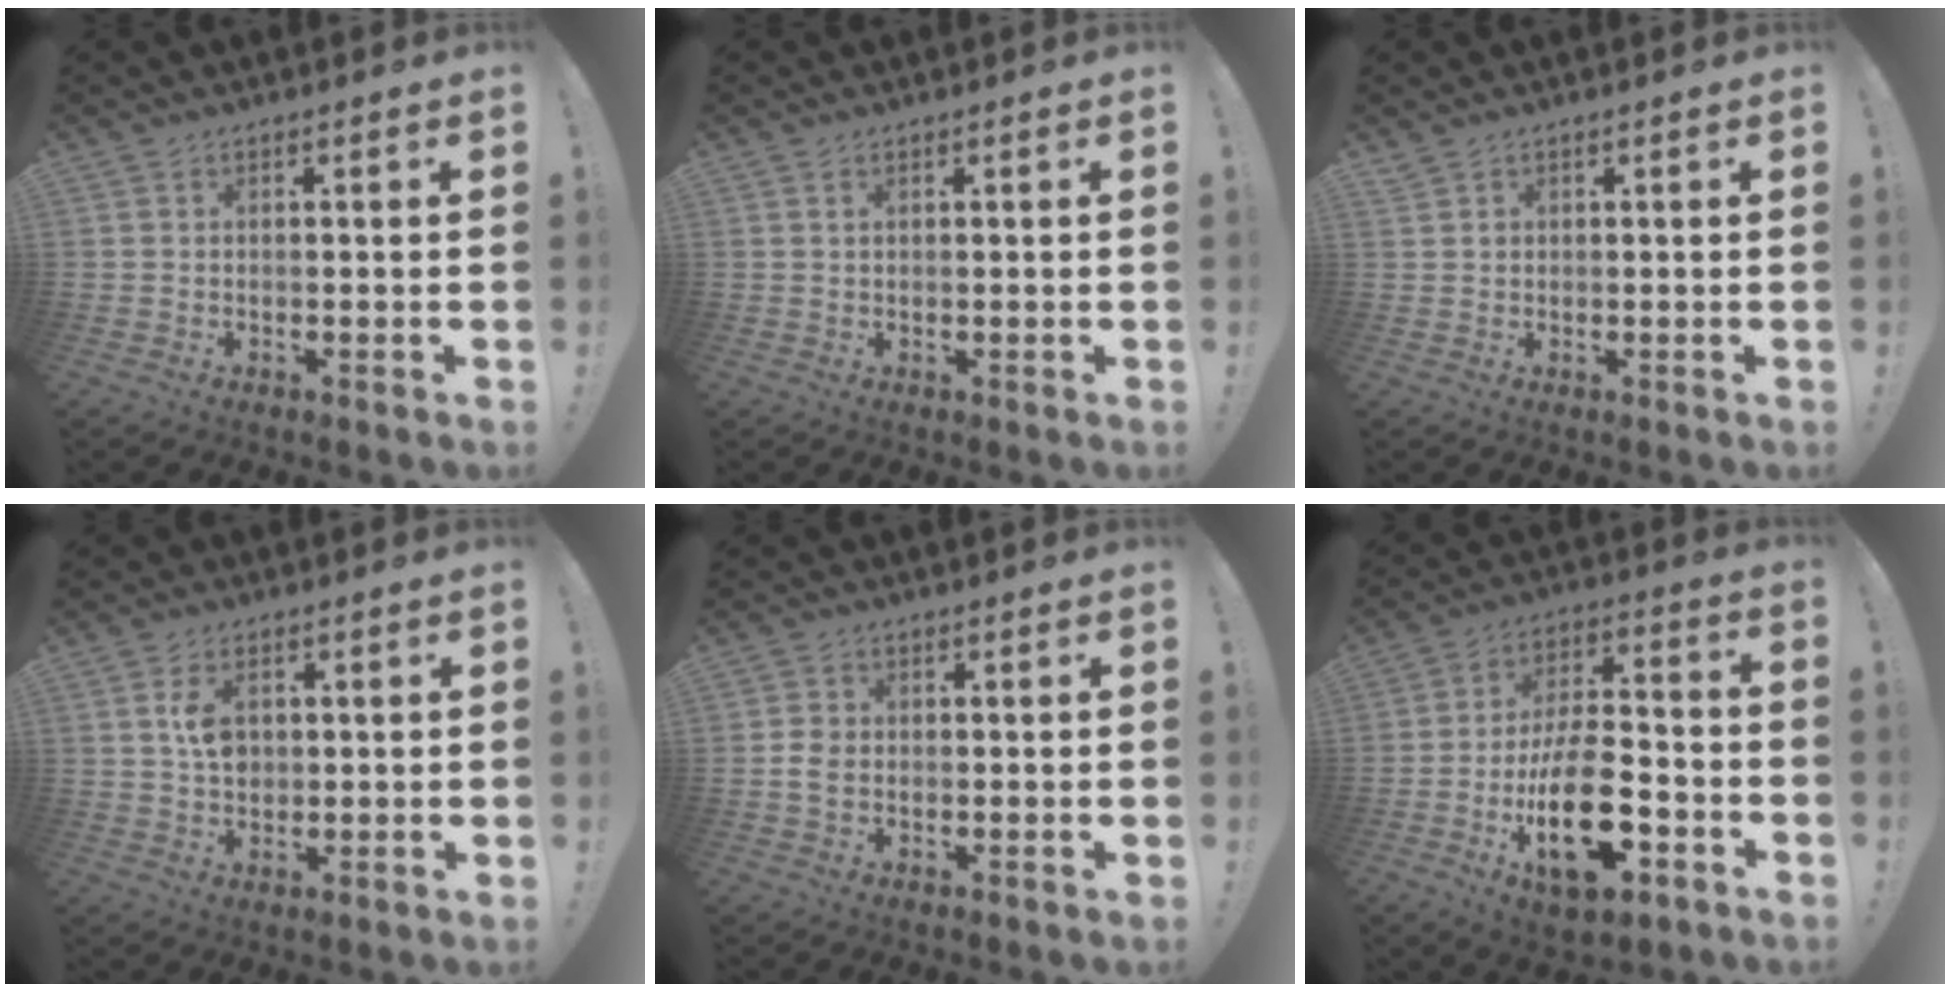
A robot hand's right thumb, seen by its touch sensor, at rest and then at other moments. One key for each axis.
{"total": 0.8, "fx": 0.4, "fy": 0.3, "fz": 0.7, "tx": -0.019, "ty": 0.003, "tz": 0.009}
{"total": 0.9, "fx": 0.7, "fy": 0.5, "fz": 0.2, "tx": 0.003, "ty": -0.003, "tz": 0.011}
{"total": 6.0, "fx": 1.0, "fy": 4.2, "fz": 4.1, "tx": -0.064, "ty": 0.004, "tz": 0.019}
{"total": 3.8, "fx": -0.6, "fy": 2.8, "fz": 2.5, "tx": -0.043, "ty": 0.006, "tz": -0.011}
{"total": 21.3, "fx": -7.9, "fy": 10.3, "fz": 17.0, "tx": -0.286, "ty": 0.044, "tz": -0.122}